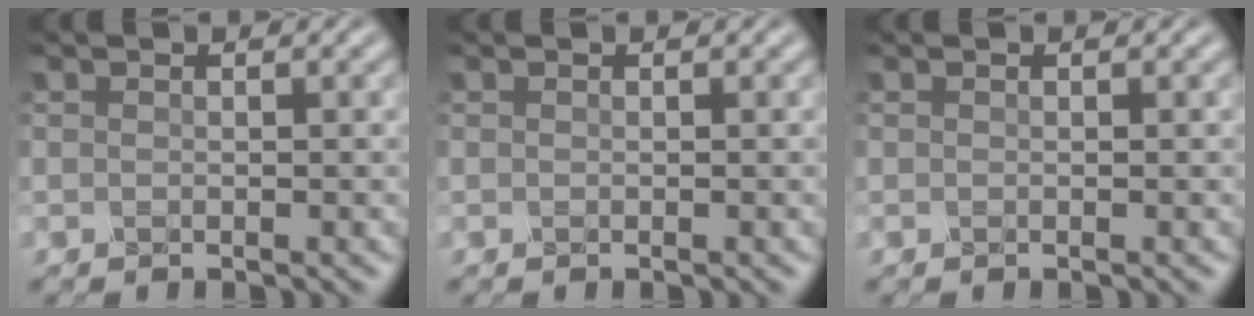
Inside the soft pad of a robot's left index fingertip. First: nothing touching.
{"total": 0.0}
{"total": 0.0}